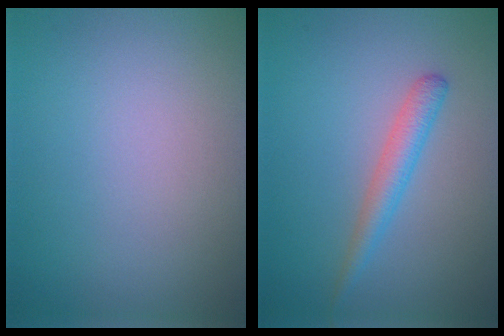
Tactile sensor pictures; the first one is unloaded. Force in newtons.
{"total": 2.1, "press": 2.1, "slide": 0.0}